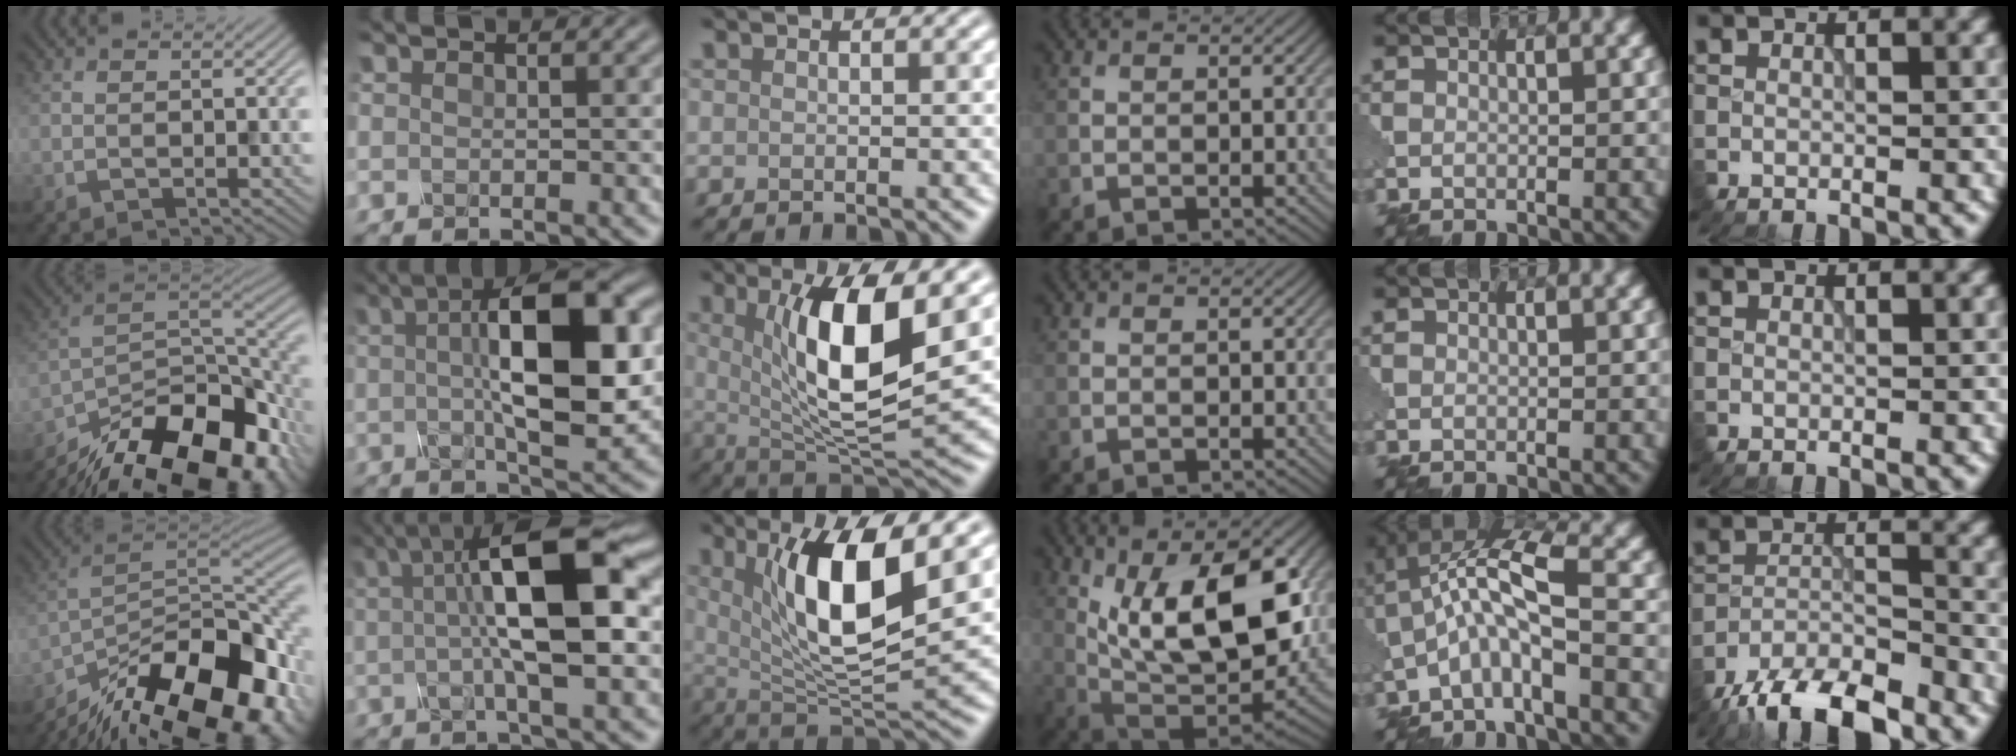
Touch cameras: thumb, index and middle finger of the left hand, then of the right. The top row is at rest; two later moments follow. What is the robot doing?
{"motion": "disassemble", "object": "glue stick"}